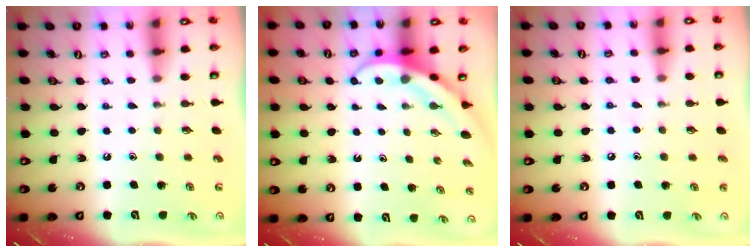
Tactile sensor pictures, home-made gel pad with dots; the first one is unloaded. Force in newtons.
{"total": 4.0, "press": 4.0, "slide": 0.4}
{"total": 5.2, "press": 5.1, "slide": 0.6}